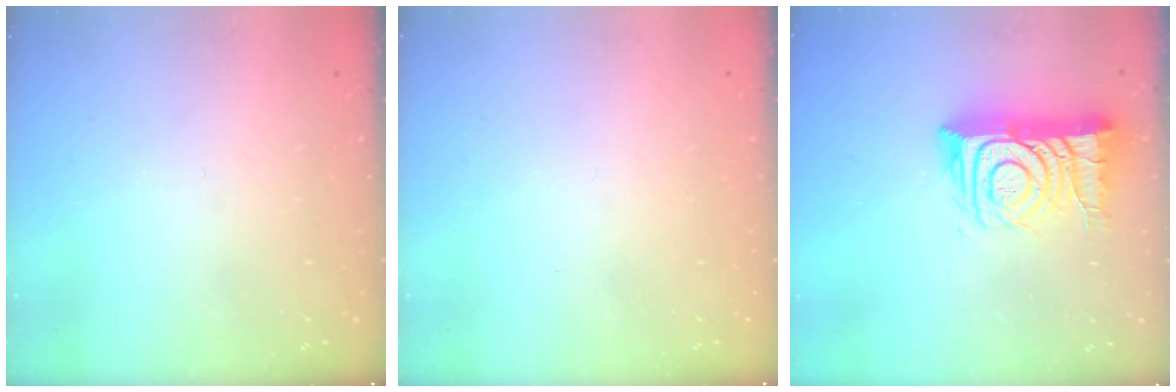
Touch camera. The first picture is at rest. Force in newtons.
{"total": 1.6, "press": 1.6, "slide": 0.1}
{"total": 13.5, "press": 13.4, "slide": 1.2}